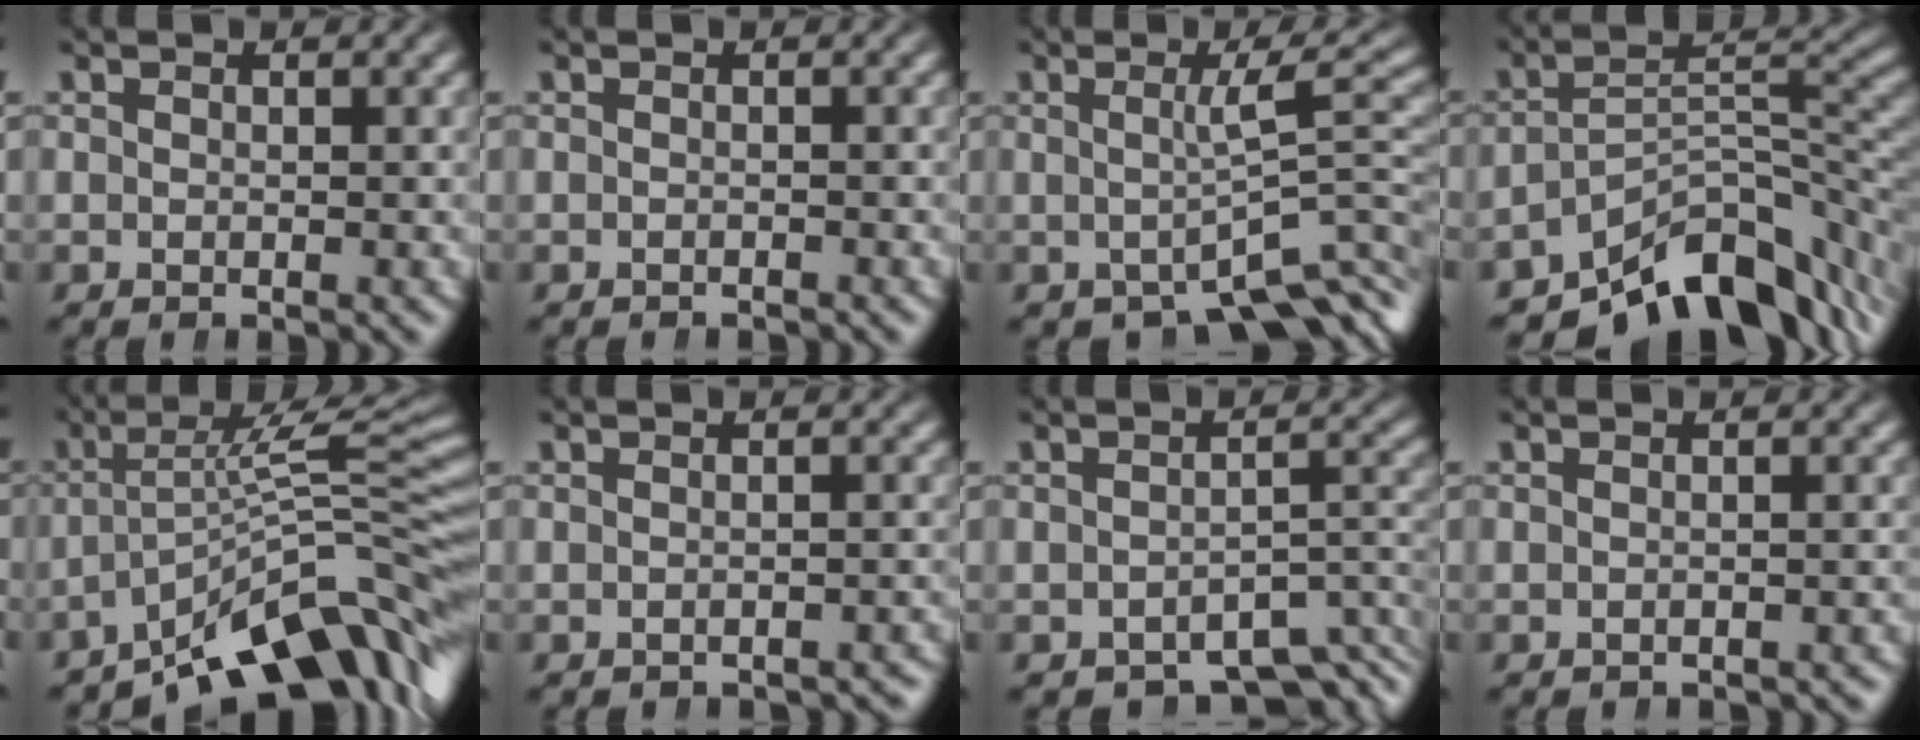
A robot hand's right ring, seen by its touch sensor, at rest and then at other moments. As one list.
[{"total": 0.8, "force": [-0.8, -0.1, -0.1], "torque": [0.004, -0.003, -0.011]}, {"total": 7.2, "force": [-3.1, 2.5, 6.0], "torque": [-0.068, -0.018, -0.032]}, {"total": 12.7, "force": [-7.0, 6.0, 8.8], "torque": [-0.102, -0.027, -0.099]}, {"total": 14.3, "force": [-7.1, 5.2, 11.2], "torque": [-0.140, -0.020, -0.085]}, {"total": 2.2, "force": [-2.2, 0.1, 0.2], "torque": [0.001, -0.006, -0.031]}, {"total": 7.7, "force": [-5.8, 3.1, 4.0], "torque": [-0.017, -0.013, -0.080]}, {"total": 1.9, "force": [-1.9, 0.0, 0.0], "torque": [0.003, -0.005, -0.026]}]